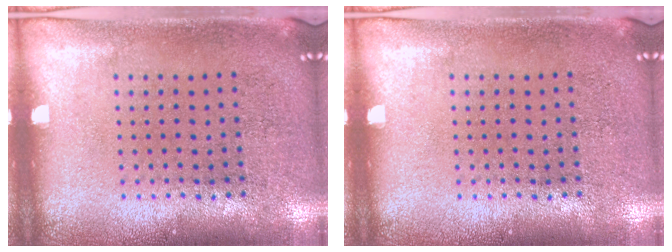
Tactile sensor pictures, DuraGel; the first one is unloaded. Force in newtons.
{"total": 0.0}